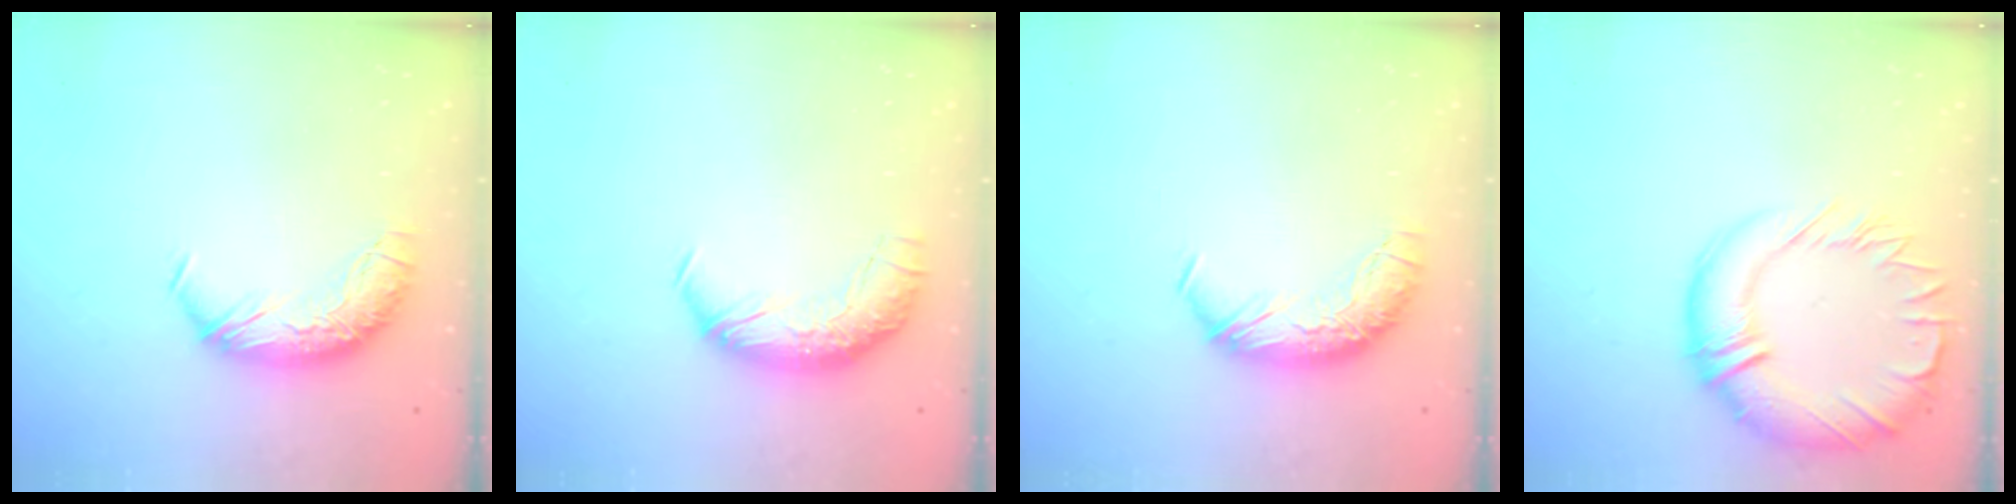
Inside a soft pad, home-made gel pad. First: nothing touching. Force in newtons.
{"total": 2.3, "press": 1.0, "slide": 2.1}
{"total": 0.0}
{"total": 7.1, "press": 6.6, "slide": 2.8}